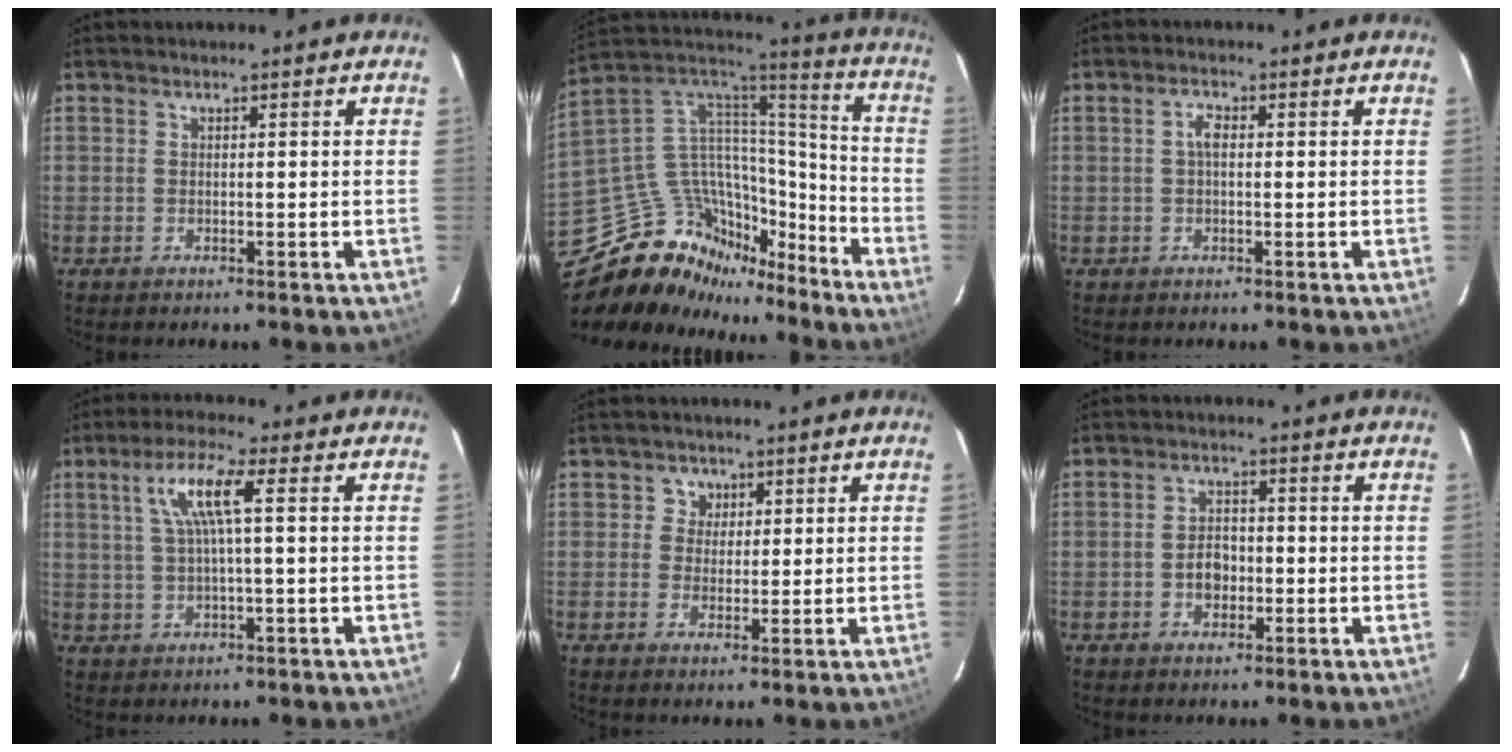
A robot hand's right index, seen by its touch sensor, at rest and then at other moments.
{"total": 25.8, "force": [-20.1, 12.7, 9.9], "torque": [-0.205, 0.036, -0.320]}
{"total": 2.1, "force": [0.1, 1.0, 1.8], "torque": [-0.037, 0.008, 0.002]}
{"total": 7.2, "force": [1.8, 0.6, 7.0], "torque": [-0.130, 0.008, 0.038]}
{"total": 3.2, "force": [0.9, 3.1, 0.0], "torque": [0.016, 0.015, 0.012]}
{"total": 3.9, "force": [-1.1, 2.9, 2.4], "torque": [-0.044, 0.008, -0.015]}